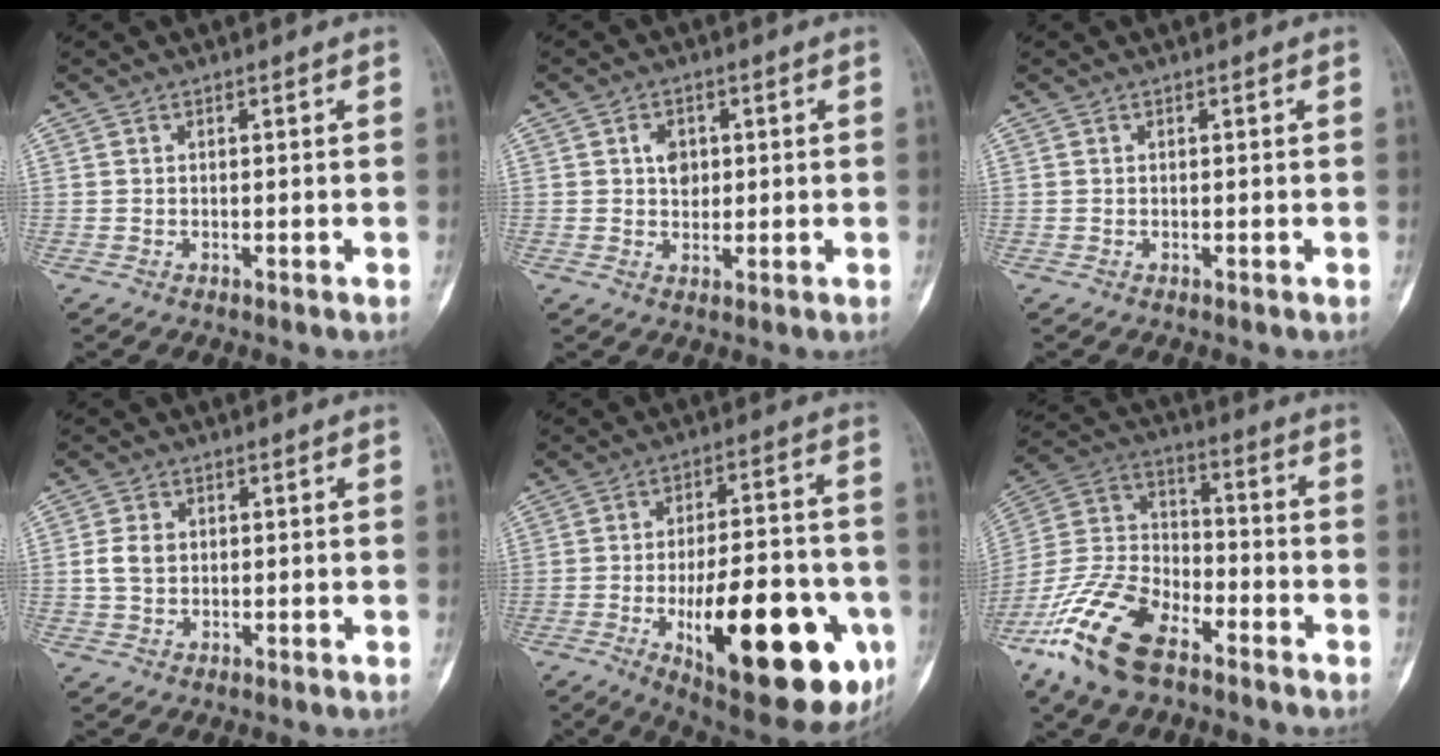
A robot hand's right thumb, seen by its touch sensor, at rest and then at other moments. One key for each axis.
{"total": 3.8, "fx": 0.8, "fy": 3.0, "fz": 2.3, "tx": -0.015, "ty": 0.000, "tz": 0.011}
{"total": 0.0}
{"total": 3.8, "fx": 0.3, "fy": 2.9, "fz": 2.4, "tx": -0.043, "ty": 0.005, "tz": 0.005}
{"total": 27.4, "fx": -8.8, "fy": 10.2, "fz": 23.9, "tx": -0.294, "ty": 0.007, "tz": -0.109}
{"total": 18.4, "fx": -11.4, "fy": 8.8, "fz": 11.5, "tx": -0.232, "ty": 0.052, "tz": -0.222}